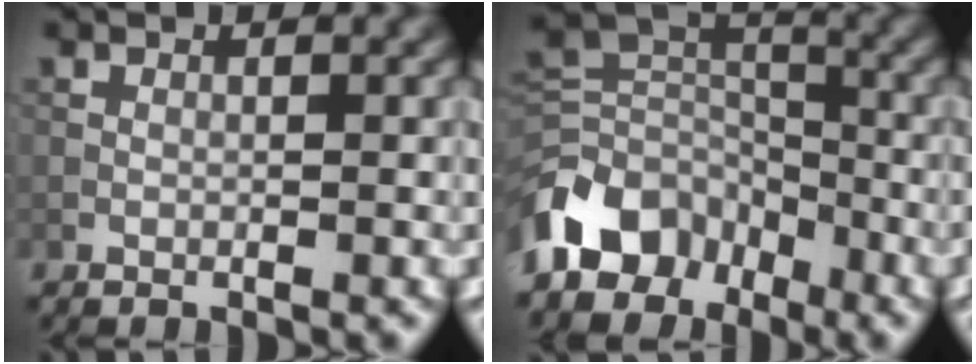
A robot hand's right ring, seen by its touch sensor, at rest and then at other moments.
{"total": 8.1, "force": [-4.9, 5.4, 3.5], "torque": [-0.061, 0.002, -0.106]}